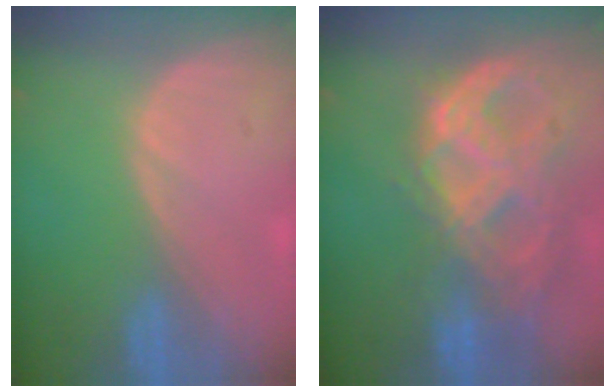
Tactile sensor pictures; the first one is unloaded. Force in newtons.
{"total": 11.4, "press": 9.7, "slide": 6.1}